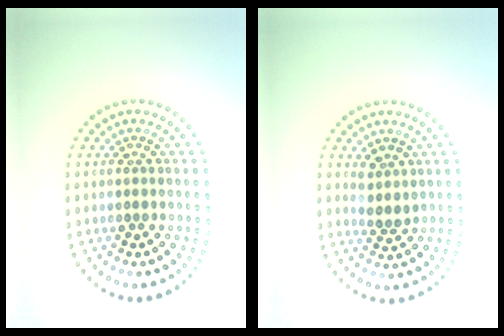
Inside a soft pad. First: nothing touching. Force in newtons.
{"total": 1.8, "press": 1.5, "slide": 1.1}